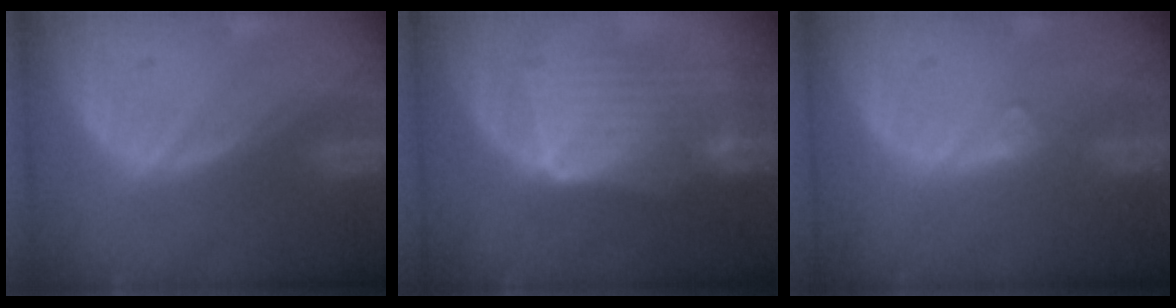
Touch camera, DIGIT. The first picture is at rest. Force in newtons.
{"total": 9.2, "press": 8.7, "slide": 3.0}
{"total": 1.2, "press": 1.2, "slide": 0.3}